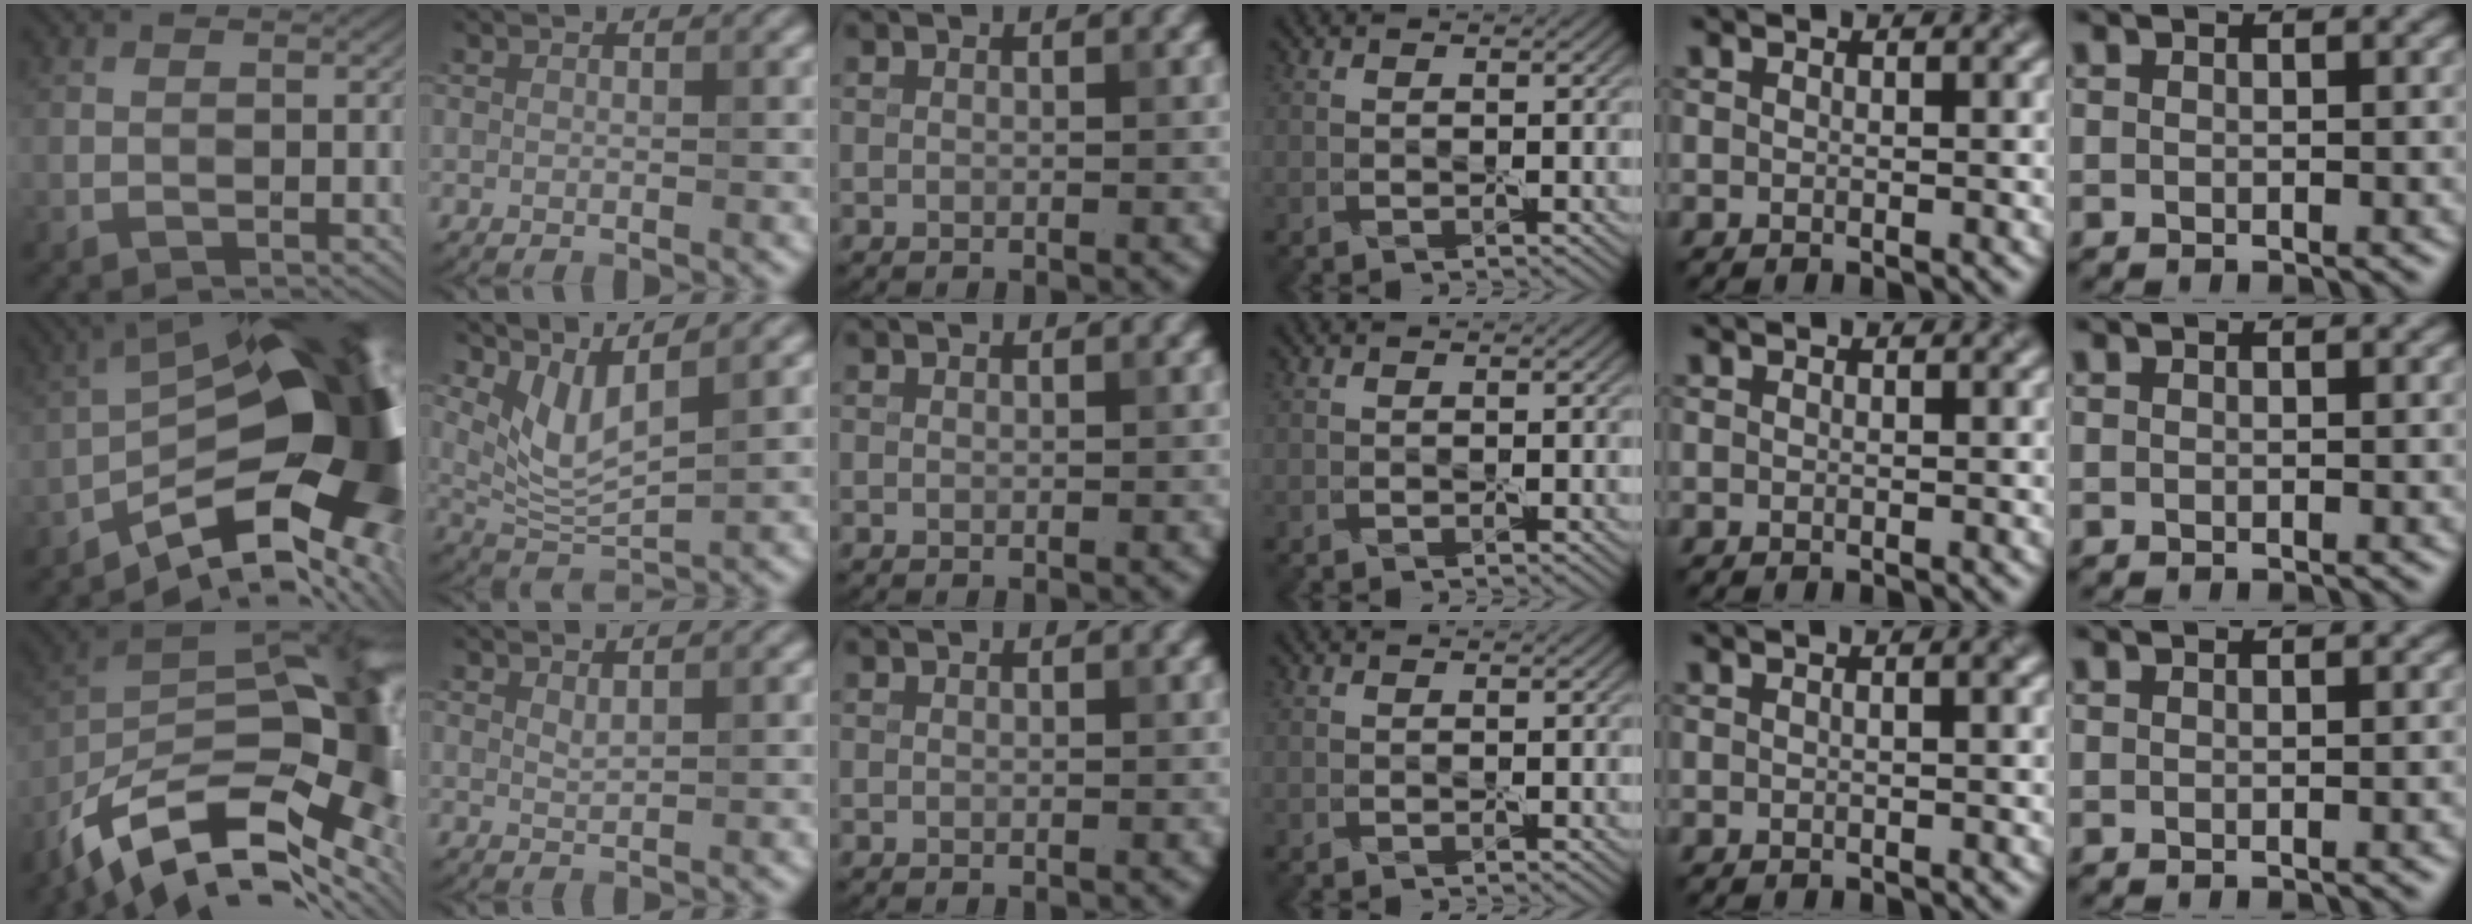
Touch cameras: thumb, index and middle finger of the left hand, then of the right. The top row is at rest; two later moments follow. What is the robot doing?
{"motion": "wrap", "object": "adhesive wrap"}